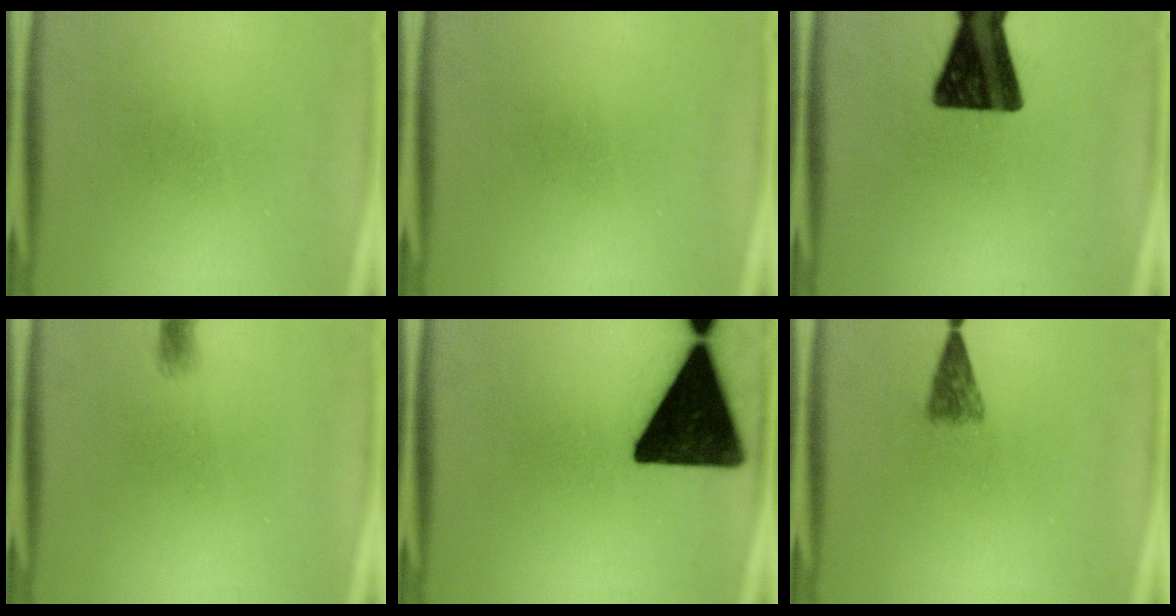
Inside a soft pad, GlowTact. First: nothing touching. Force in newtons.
{"total": 0.0}
{"total": 16.4}
{"total": 1.4}
{"total": 19.7}
{"total": 2.9}